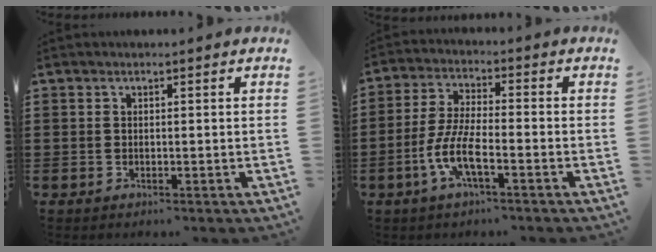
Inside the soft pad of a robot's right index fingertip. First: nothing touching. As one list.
[{"total": 6.9, "force": [-3.3, 1.5, 5.9], "torque": [-0.145, -0.016, -0.069]}]